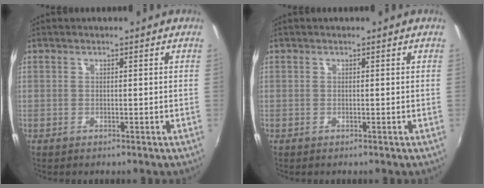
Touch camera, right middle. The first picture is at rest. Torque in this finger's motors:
{"motor_torque": [0.00, 0.00, 0.00, 0.00]}